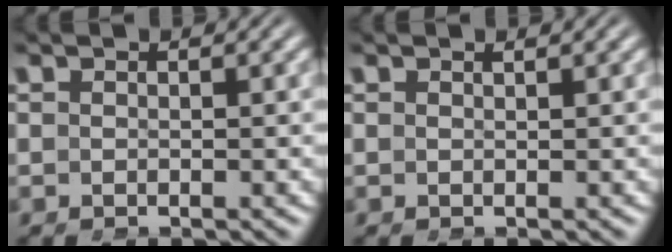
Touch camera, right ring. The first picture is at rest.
{"total": 0.6, "force": [0.3, -0.4, -0.1], "torque": [0.006, 0.000, 0.008]}